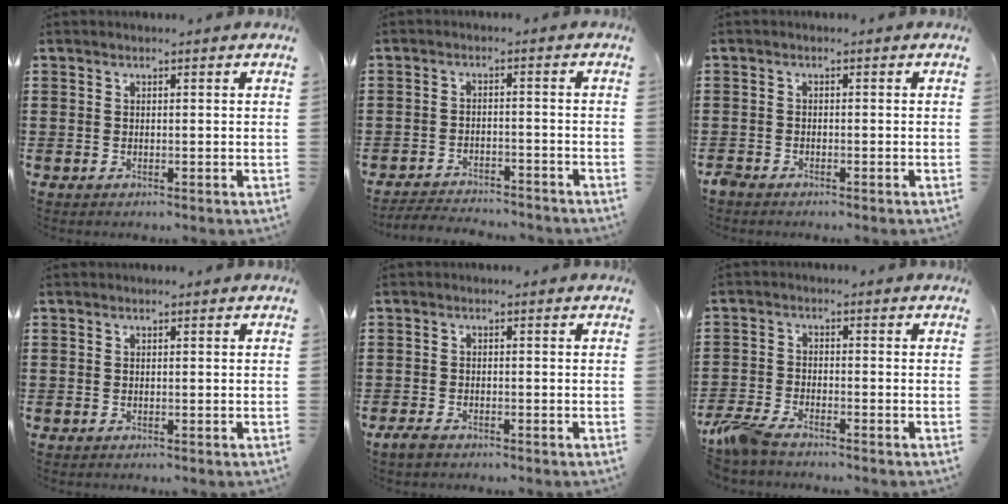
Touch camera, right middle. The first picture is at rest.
{"total": 3.3, "force": [-3.3, 0.4, 0.2], "torque": [-0.007, 0.003, -0.071]}
{"total": 1.1, "force": [-1.1, 0.4, 0.2], "torque": [-0.014, -0.002, -0.025]}
{"total": 0.0}
{"total": 1.8, "force": [-1.4, 0.8, 0.9], "torque": [-0.026, 0.000, -0.030]}
{"total": 4.5, "force": [-3.9, 1.0, 2.0], "torque": [-0.067, -0.007, -0.084]}